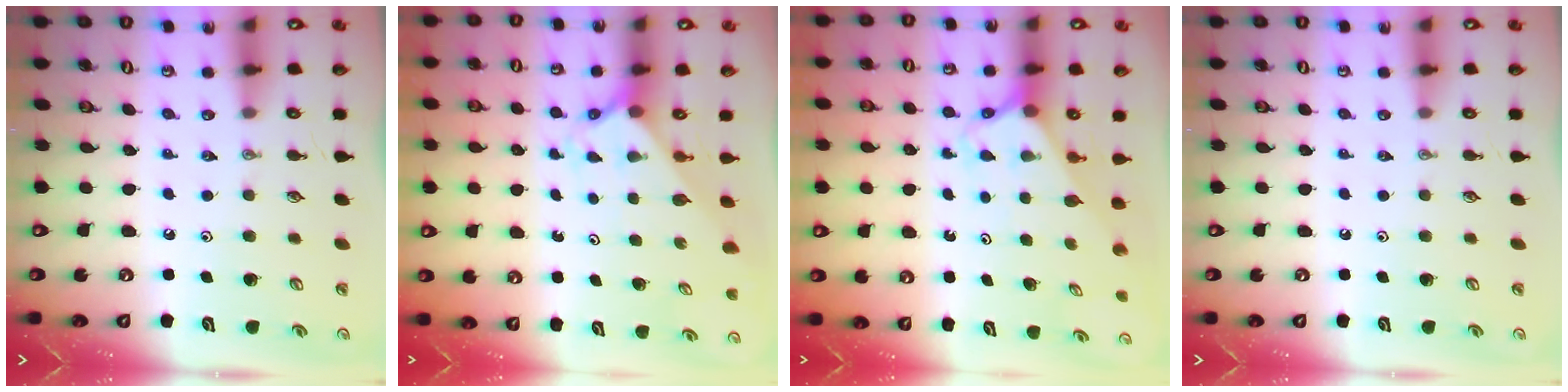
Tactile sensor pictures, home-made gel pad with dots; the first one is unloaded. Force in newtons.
{"total": 2.1, "press": 2.1, "slide": 0.1}
{"total": 2.6, "press": 2.6, "slide": 0.2}
{"total": 0.0}